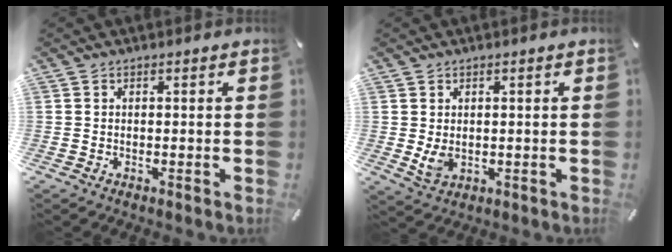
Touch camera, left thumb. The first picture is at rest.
{"total": 3.9, "force": [0.2, 2.7, 2.8], "torque": [-0.064, -0.007, -0.001]}